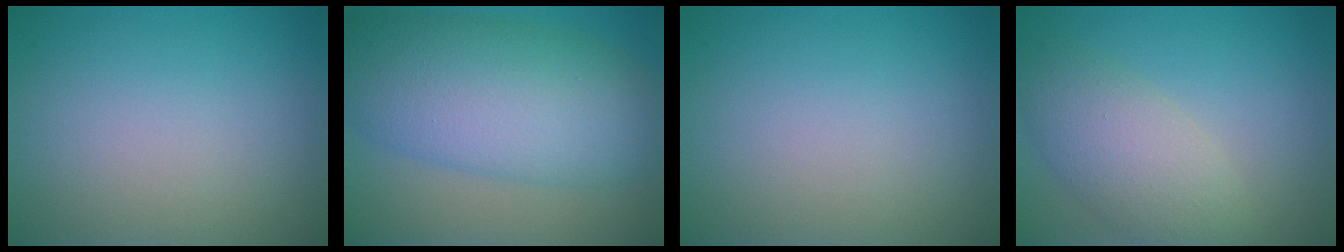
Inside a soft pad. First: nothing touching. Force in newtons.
{"total": 10.5, "press": 10.5, "slide": 0.2}
{"total": 0.0}
{"total": 5.0, "press": 5.0, "slide": 0.4}